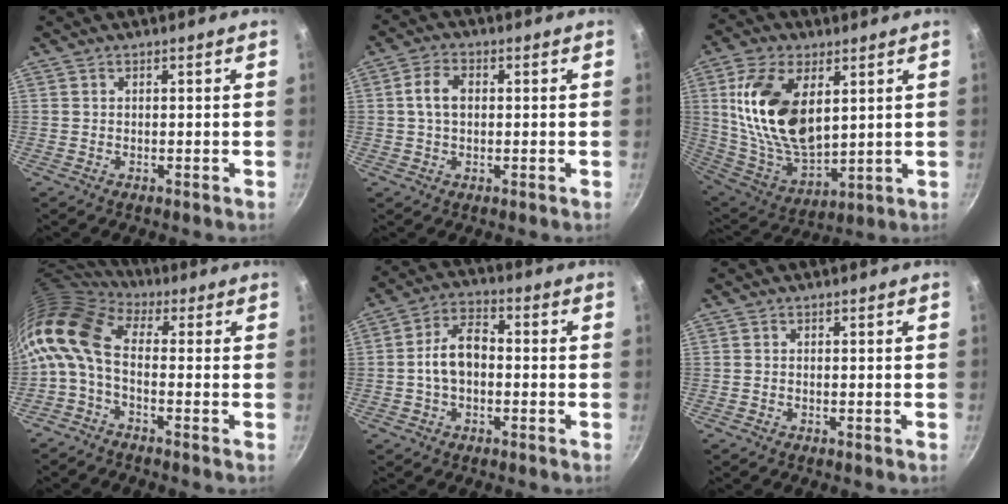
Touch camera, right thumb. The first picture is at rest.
{"total": 5.2, "force": [0.6, 3.4, 3.9], "torque": [-0.068, 0.010, 0.006]}
{"total": 19.8, "force": [5.2, 11.2, 15.5], "torque": [-0.279, -0.028, 0.114]}
{"total": 11.3, "force": [-0.5, 6.2, 9.4], "torque": [-0.195, 0.020, -0.029]}
{"total": 8.1, "force": [-0.9, 5.1, 6.3], "torque": [-0.098, 0.033, -0.026]}
{"total": 0.0}